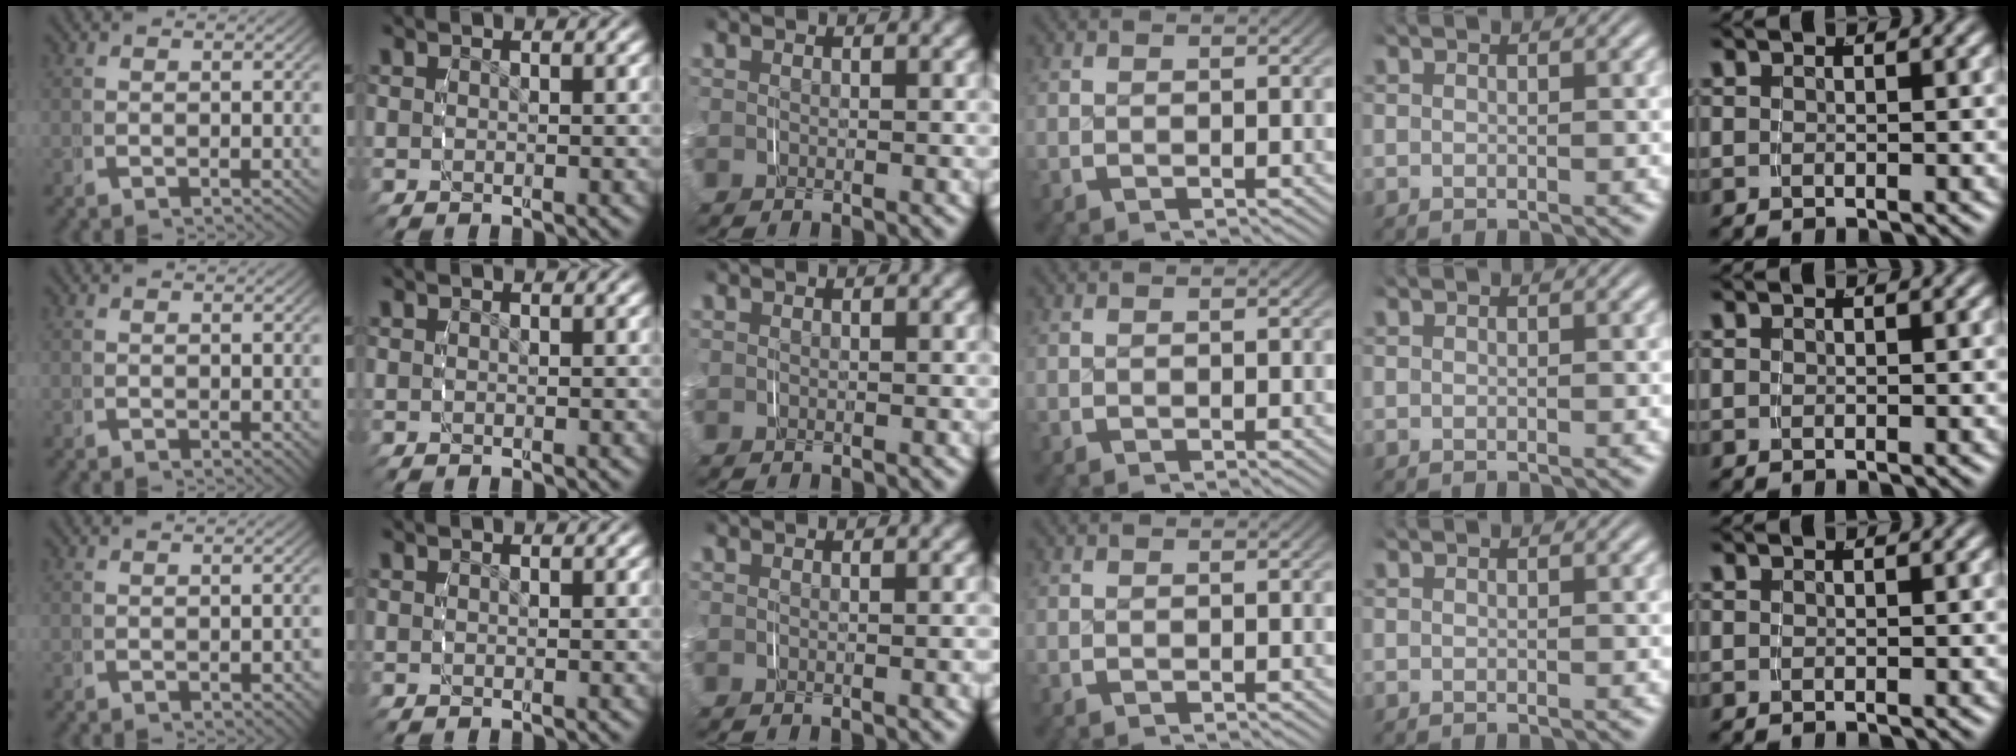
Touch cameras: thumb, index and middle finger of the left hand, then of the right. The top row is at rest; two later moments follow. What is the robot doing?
{"motion": "grasp_and_lifting", "object": "string"}